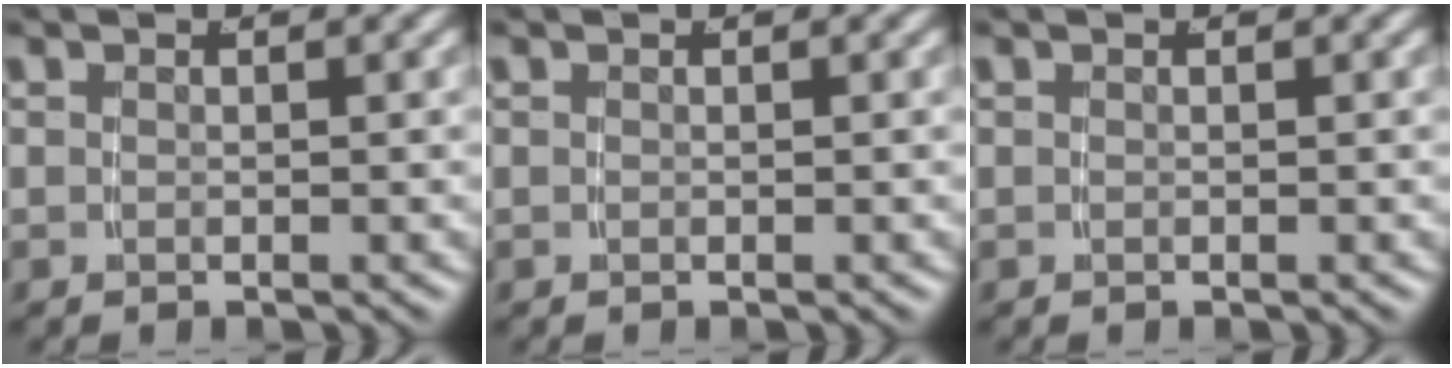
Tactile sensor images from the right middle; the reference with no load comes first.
{"total": 0.0}
{"total": 0.0}